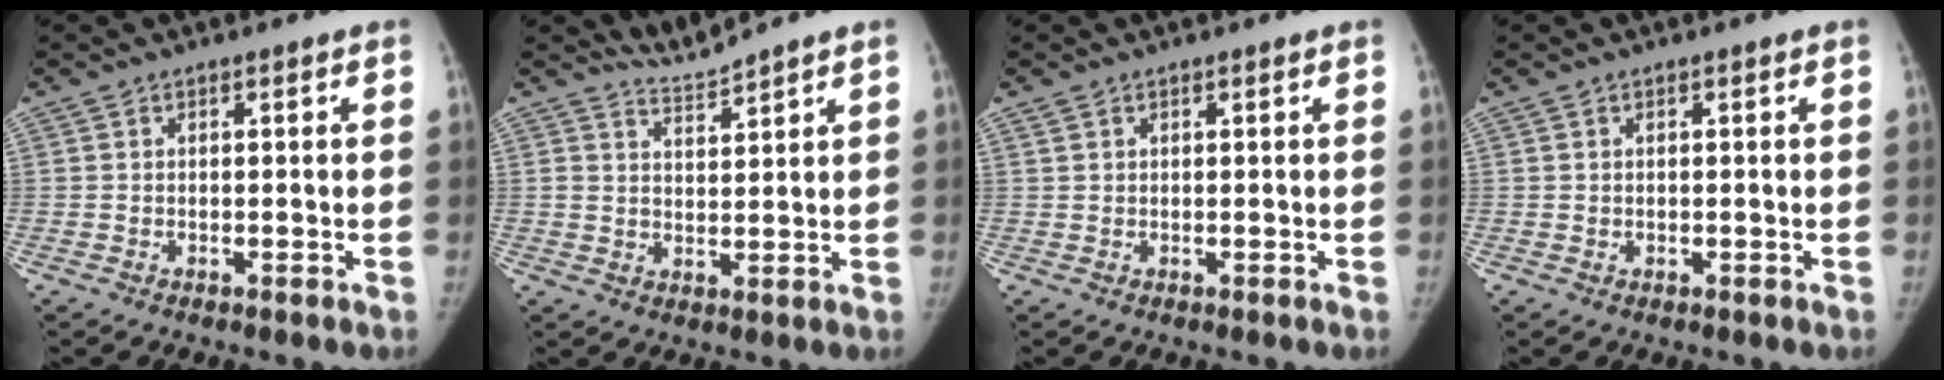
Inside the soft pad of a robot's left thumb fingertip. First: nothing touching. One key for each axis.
{"total": 3.5, "fx": 3.3, "fy": -1.0, "fz": -0.6, "tx": 0.013, "ty": -0.030, "tz": 0.073}
{"total": 1.1, "fx": 0.8, "fy": 0.7, "fz": 0.4, "tx": -0.006, "ty": 0.002, "tz": 0.017}
{"total": 0.6, "fx": 0.4, "fy": 0.4, "fz": 0.2, "tx": 0.000, "ty": -0.003, "tz": 0.007}